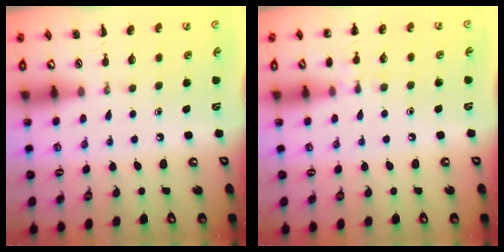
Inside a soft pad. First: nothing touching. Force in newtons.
{"total": 6.3, "press": 6.0, "slide": 2.1}